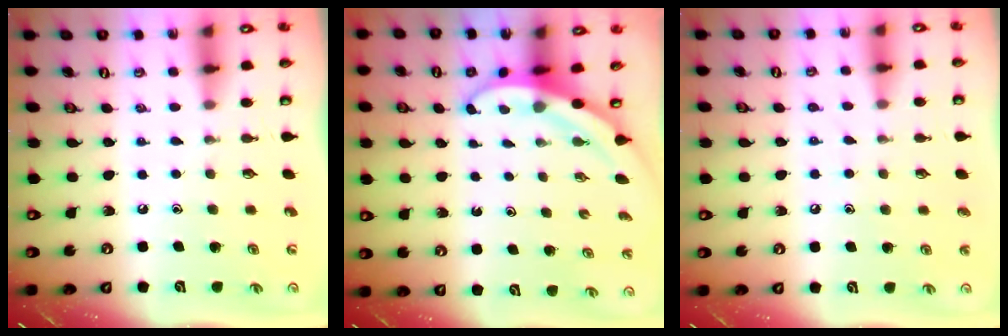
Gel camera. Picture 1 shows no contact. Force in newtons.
{"total": 3.3, "press": 3.3, "slide": 0.1}
{"total": 4.6, "press": 4.6, "slide": 0.5}